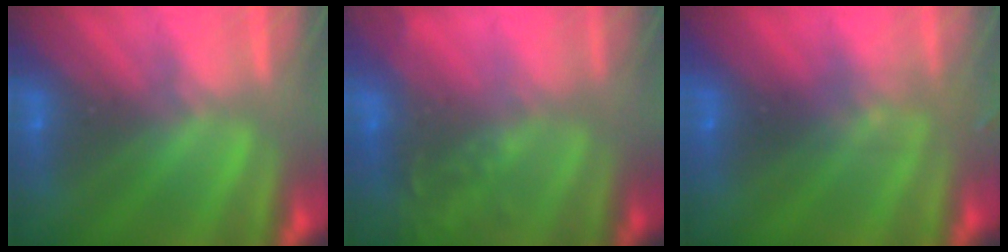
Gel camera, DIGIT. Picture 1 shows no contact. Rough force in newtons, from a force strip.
{"total": 2.1}
{"total": 2.9}